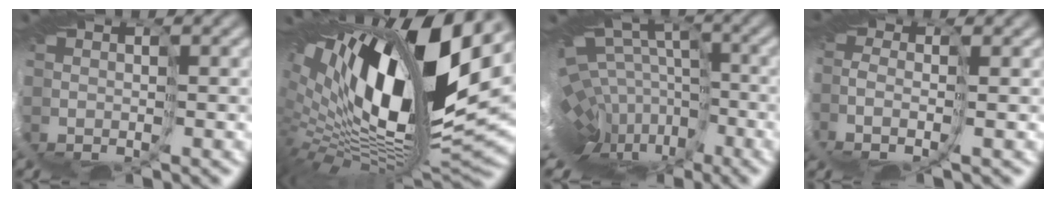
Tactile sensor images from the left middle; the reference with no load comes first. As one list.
[{"total": 14.5, "force": [5.5, 5.3, 12.3], "torque": [-0.240, 0.004, 0.089]}, {"total": 11.7, "force": [-6.5, 7.0, 6.7], "torque": [-0.122, 0.003, -0.069]}, {"total": 2.3, "force": [-1.4, -0.1, 1.9], "torque": [-0.078, -0.002, -0.045]}]